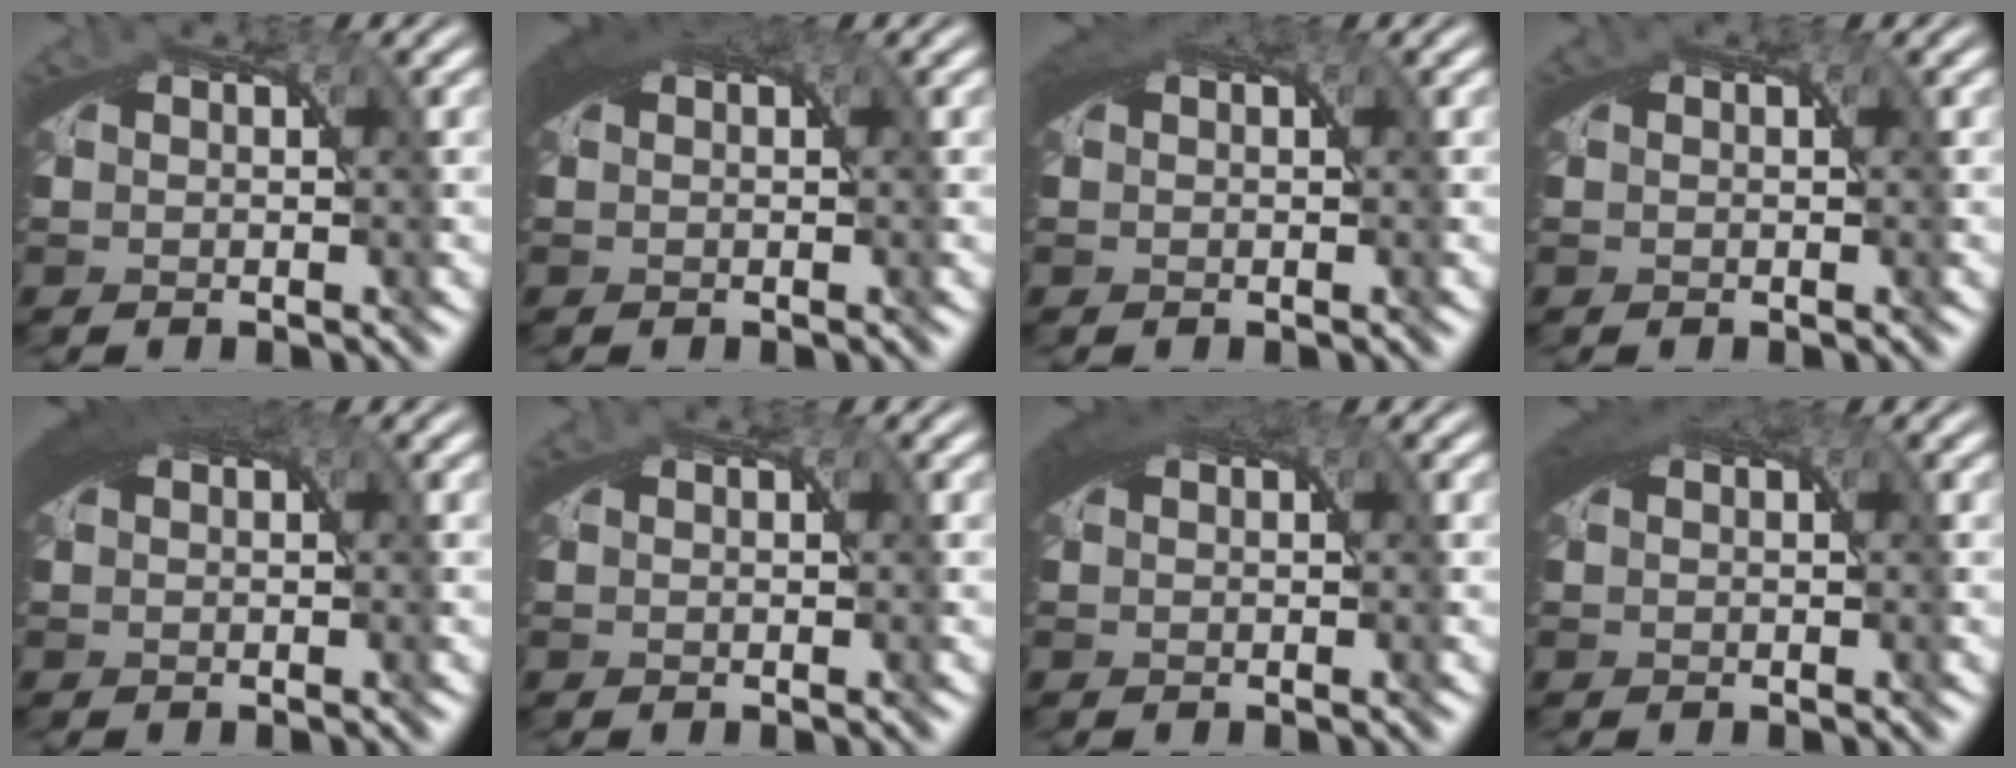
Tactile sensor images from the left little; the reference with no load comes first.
{"total": 2.8, "force": [1.0, 1.3, 2.3], "torque": [-0.042, 0.000, 0.017]}
{"total": 1.6, "force": [0.6, 0.8, 1.2], "torque": [-0.022, -0.001, 0.009]}
{"total": 0.0}
{"total": 3.3, "force": [1.2, 1.5, 2.7], "torque": [-0.046, 0.000, 0.019]}
{"total": 0.0}
{"total": 2.5, "force": [0.9, 1.2, 2.0], "torque": [-0.039, -0.001, 0.016]}
{"total": 1.9, "force": [0.8, 1.0, 1.5], "torque": [-0.030, -0.001, 0.013]}